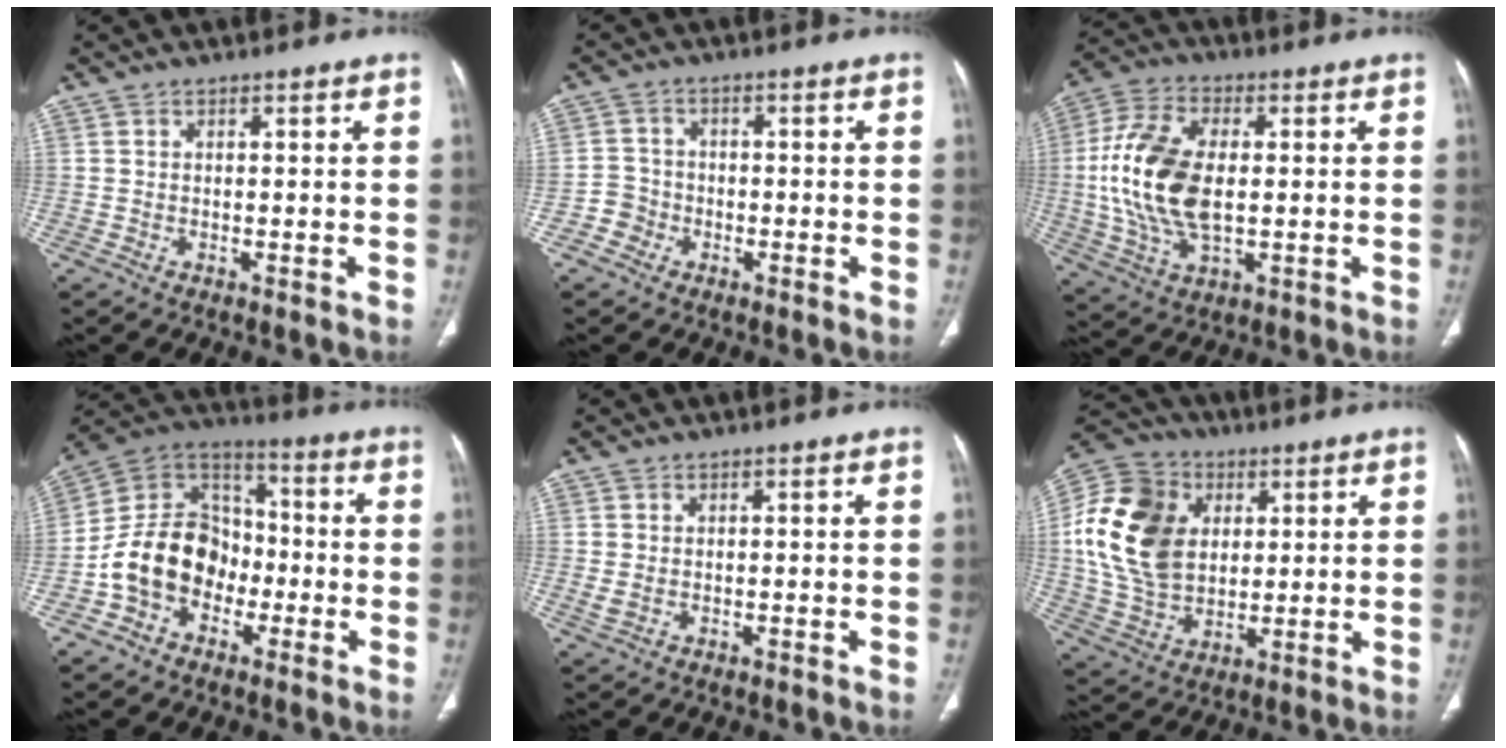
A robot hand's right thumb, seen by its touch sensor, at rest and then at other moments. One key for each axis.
{"total": 3.5, "fx": -1.6, "fy": 3.1, "fz": -0.2, "tx": 0.022, "ty": 0.016, "tz": -0.041}
{"total": 16.4, "fx": 0.3, "fy": 9.0, "fz": 13.8, "tx": -0.290, "ty": 0.004, "tz": 0.007}
{"total": 14.8, "fx": -4.3, "fy": 11.8, "fz": 7.8, "tx": -0.108, "ty": 0.059, "tz": -0.086}
{"total": 1.3, "fx": 0.1, "fy": 1.2, "fz": 0.7, "tx": -0.018, "ty": -0.001, "tz": 0.005}
{"total": 19.4, "fx": 3.9, "fy": 14.3, "fz": 12.5, "tx": -0.233, "ty": 0.001, "tz": 0.073}